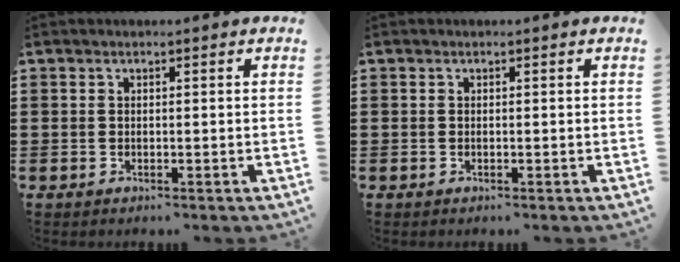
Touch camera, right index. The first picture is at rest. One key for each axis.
{"total": 0.0}